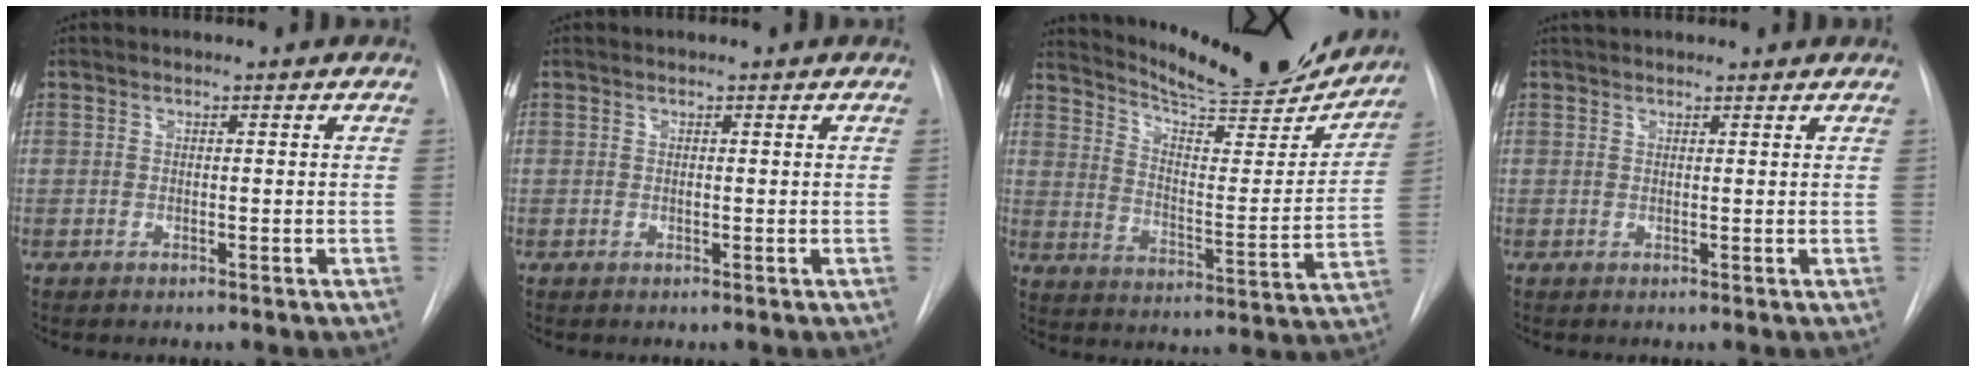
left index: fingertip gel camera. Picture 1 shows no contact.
{"total": 0.8, "force": [0.7, 0.1, 0.4], "torque": [-0.008, 0.009, 0.010]}
{"total": 20.8, "force": [19.4, 2.5, 6.9], "torque": [-0.109, -0.050, 0.268]}
{"total": 5.8, "force": [5.5, 0.8, 1.7], "torque": [-0.020, 0.031, 0.066]}